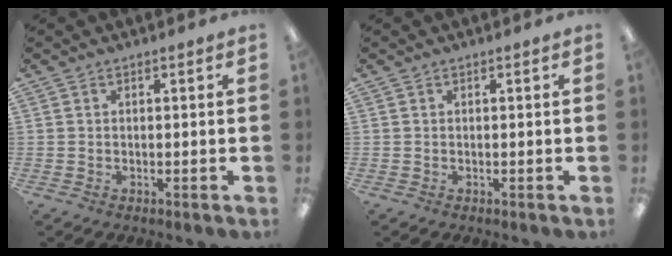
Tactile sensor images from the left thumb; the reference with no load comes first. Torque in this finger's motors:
{"motor_torque": [0.00, 0.00, -0.03, -0.03, 0.00]}